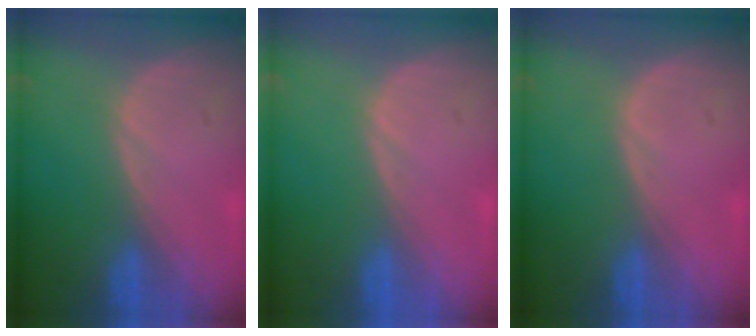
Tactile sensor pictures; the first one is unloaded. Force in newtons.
{"total": 0.0}
{"total": 0.0}